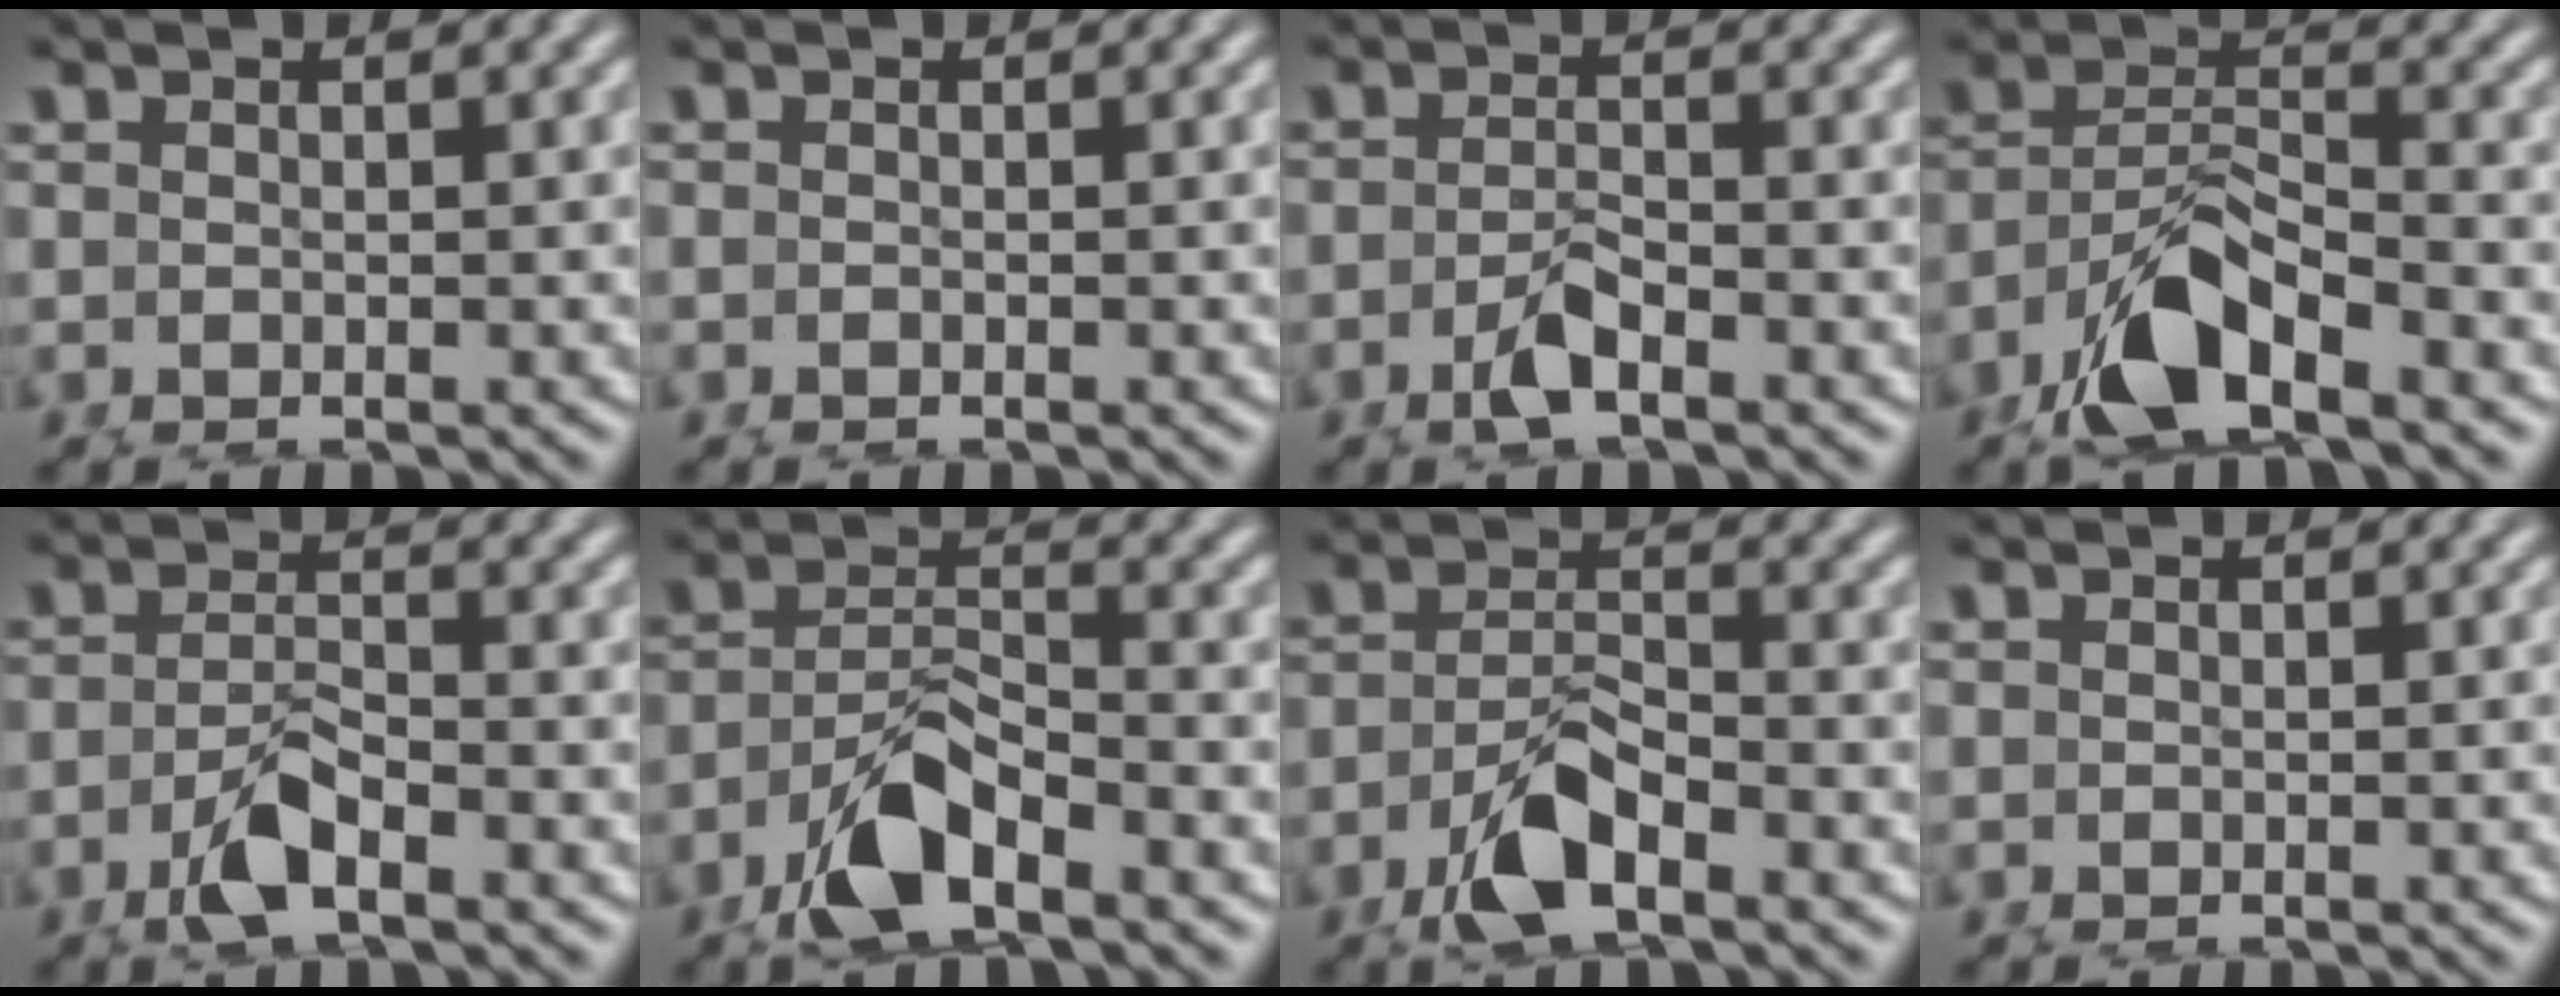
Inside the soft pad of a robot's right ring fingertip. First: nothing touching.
{"total": 0.0}
{"total": 1.4, "force": [-1.0, 0.2, 1.0], "torque": [-0.020, -0.006, -0.013]}
{"total": 5.5, "force": [-2.0, 3.4, 3.8], "torque": [-0.080, -0.017, -0.027]}
{"total": 2.4, "force": [-1.3, 1.1, 1.7], "torque": [-0.040, -0.013, -0.017]}
{"total": 5.1, "force": [-2.3, 3.1, 3.3], "torque": [-0.073, -0.021, -0.031]}
{"total": 4.1, "force": [-1.9, 2.4, 2.7], "torque": [-0.061, -0.019, -0.024]}
{"total": 0.0}